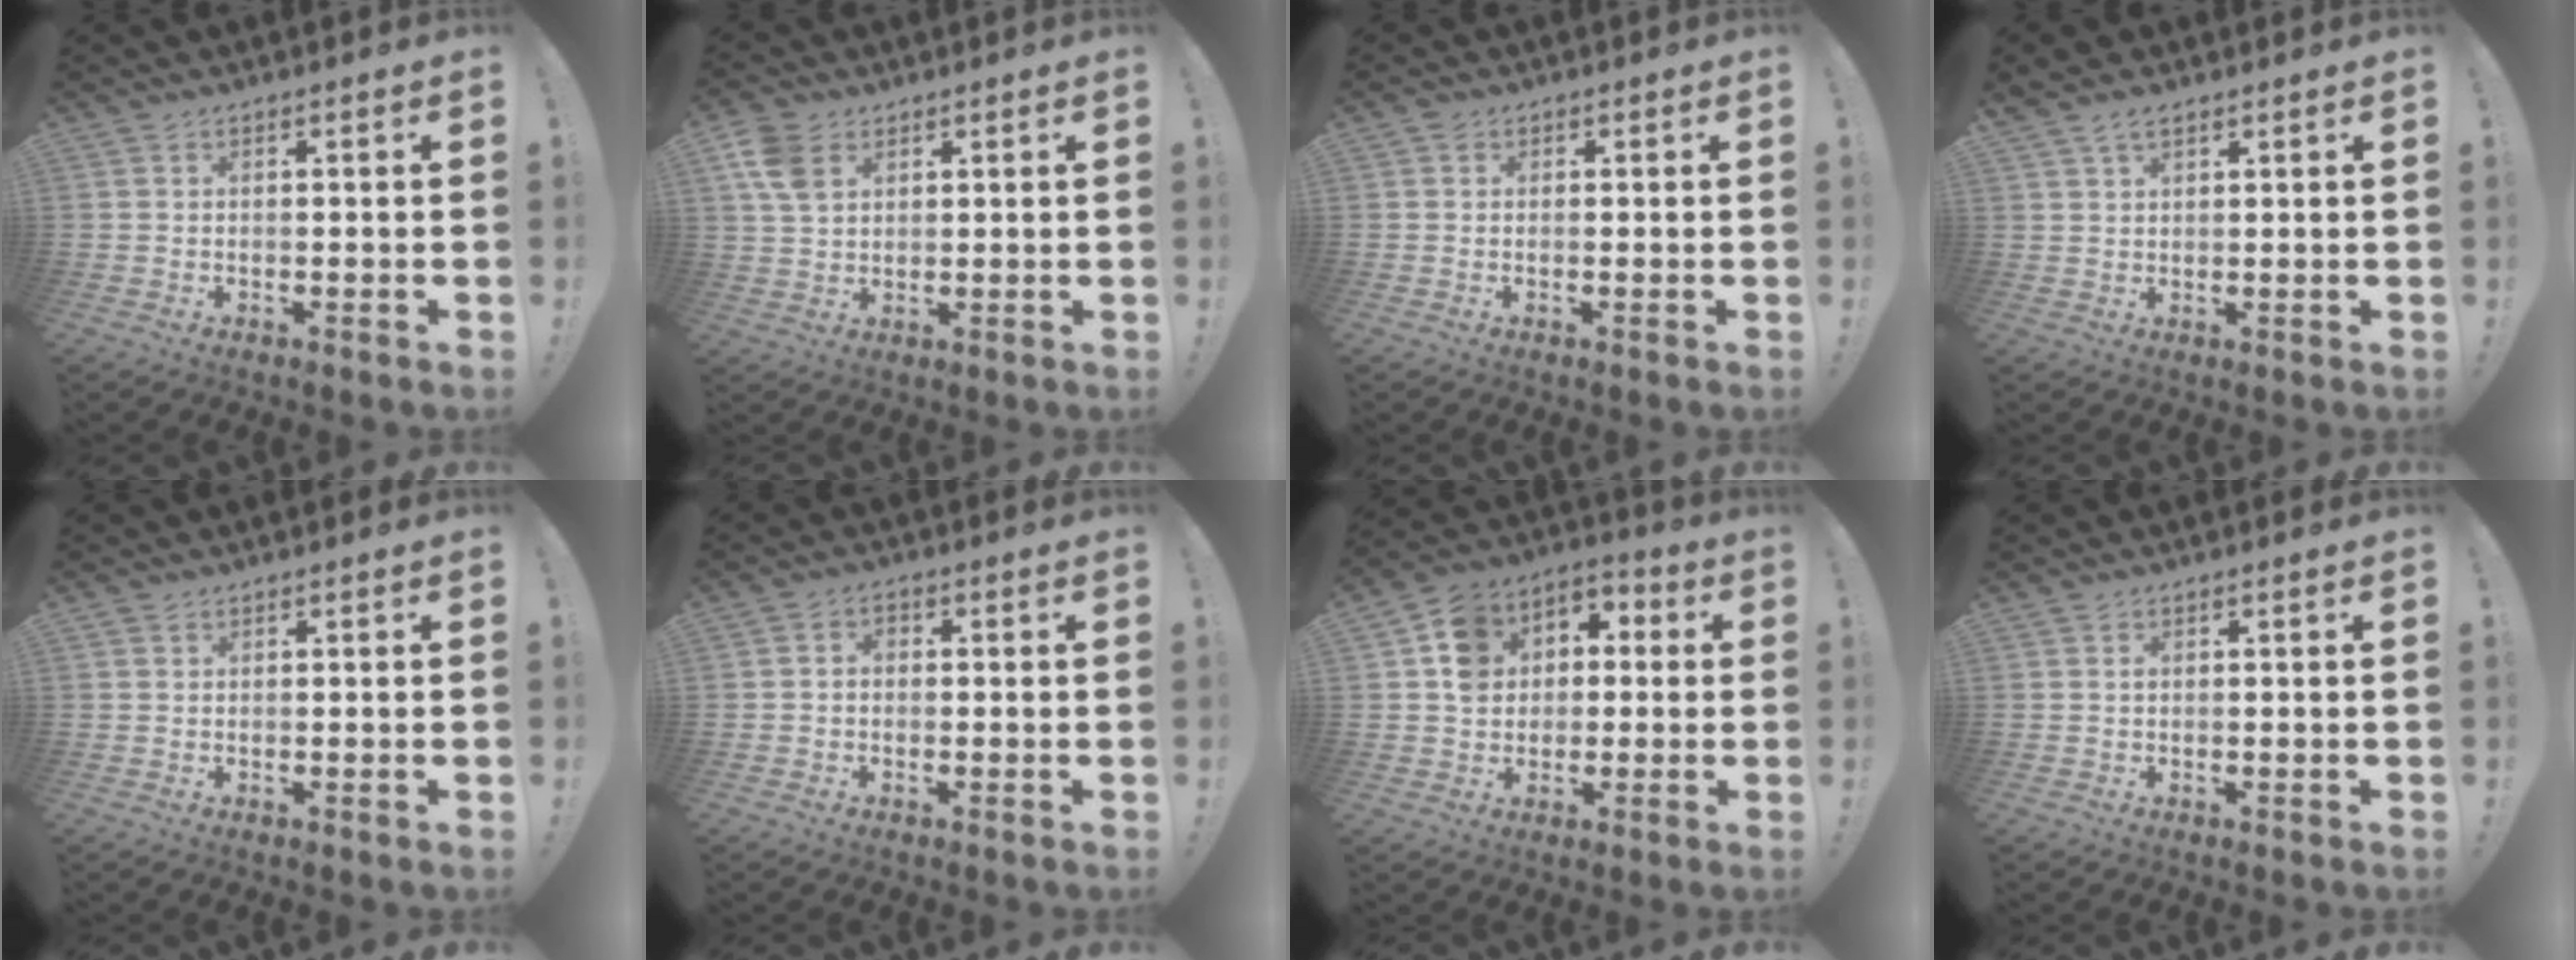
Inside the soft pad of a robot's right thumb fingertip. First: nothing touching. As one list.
[{"total": 9.0, "force": [4.0, 6.1, 5.3], "torque": [-0.105, -0.004, 0.078]}, {"total": 0.6, "force": [0.1, 0.6, 0.1], "torque": [0.005, -0.002, 0.000]}, {"total": 3.4, "force": [2.6, 1.5, 1.7], "torque": [-0.018, -0.014, 0.047]}, {"total": 0.0}, {"total": 2.3, "force": [-1.0, 1.6, 1.3], "torque": [-0.021, 0.008, -0.017]}, {"total": 10.5, "force": [0.4, 9.5, 4.4], "torque": [-0.055, 0.009, 0.015]}, {"total": 0.0}]